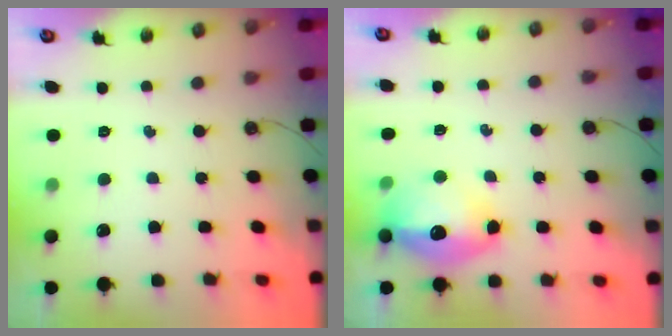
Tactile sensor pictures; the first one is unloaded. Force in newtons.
{"total": 13.7, "press": 13.6, "slide": 1.2}